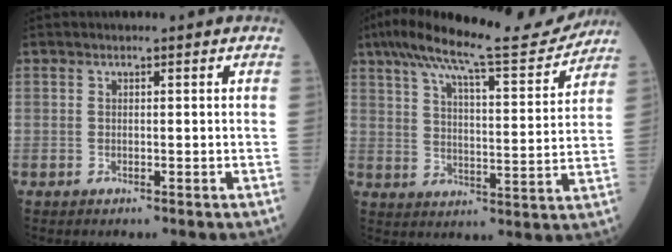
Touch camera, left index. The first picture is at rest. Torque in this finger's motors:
{"motor_torque": [1.07, -1.07, 0.55, 0.15]}